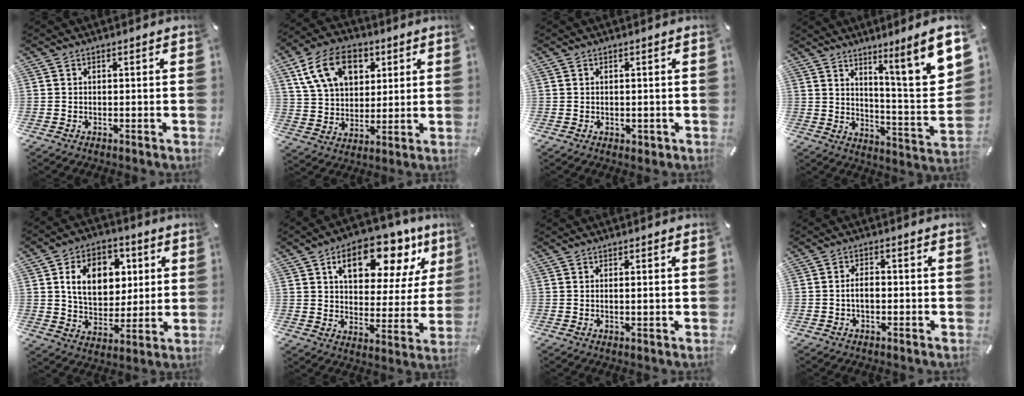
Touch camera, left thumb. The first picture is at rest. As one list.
[{"total": 14.4, "force": [6.4, 10.2, 8.0], "torque": [-0.153, -0.002, 0.121]}, {"total": 1.0, "force": [0.0, 0.9, 0.5], "torque": [-0.011, 0.005, -0.001]}, {"total": 14.2, "force": [9.0, 0.9, 10.9], "torque": [-0.149, -0.090, 0.134]}, {"total": 13.7, "force": [3.7, 10.2, 8.3], "torque": [-0.124, 0.002, 0.068]}, {"total": 16.2, "force": [9.2, 8.9, 9.9], "torque": [-0.141, -0.046, 0.153]}, {"total": 1.2, "force": [0.1, 0.1, 1.2], "torque": [-0.023, -0.004, 0.003]}, {"total": 3.2, "force": [-0.7, 1.7, 2.7], "torque": [-0.050, 0.009, -0.014]}]